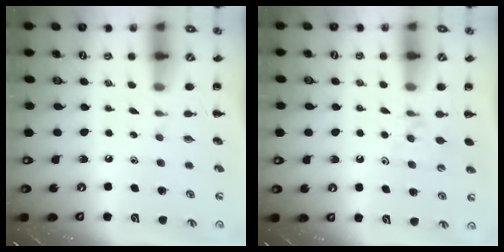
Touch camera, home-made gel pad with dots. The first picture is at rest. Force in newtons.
{"total": 5.1, "press": 4.8, "slide": 1.6}